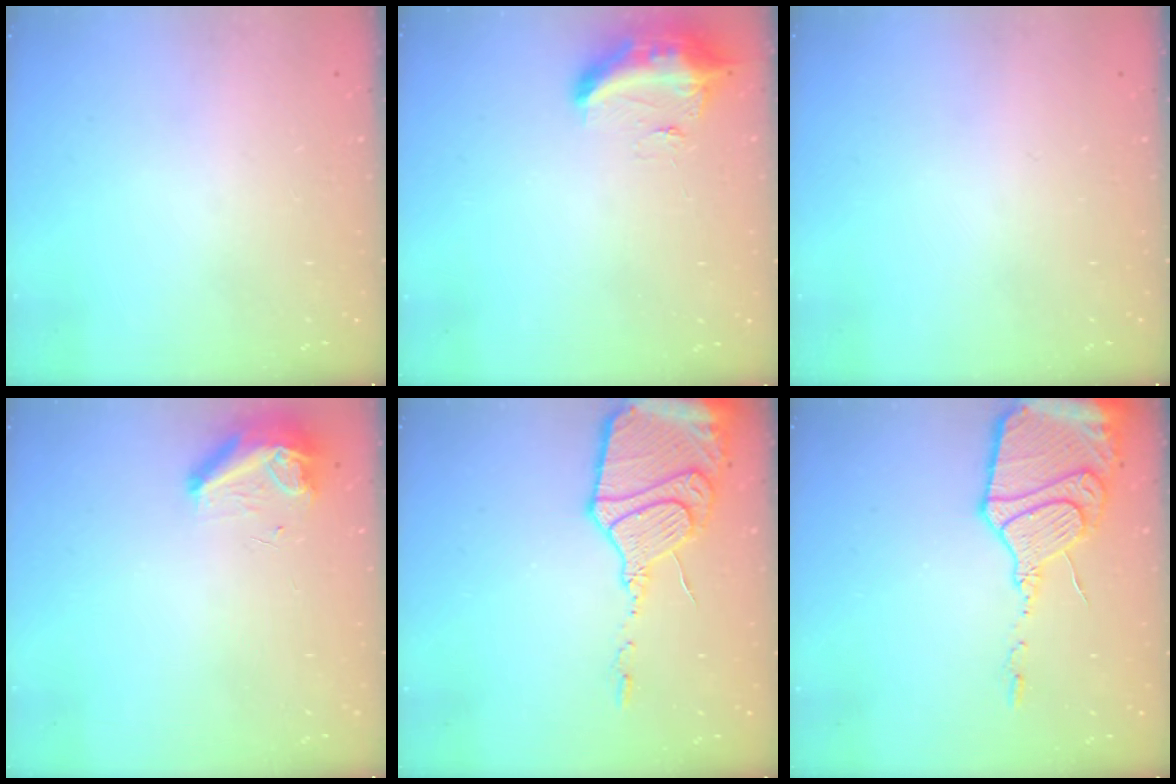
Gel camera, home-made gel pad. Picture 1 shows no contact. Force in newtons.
{"total": 9.6, "press": 9.6, "slide": 0.6}
{"total": 0.0}
{"total": 8.3, "press": 8.2, "slide": 0.9}
{"total": 19.2, "press": 19.1, "slide": 1.6}
{"total": 19.2, "press": 19.1, "slide": 1.6}